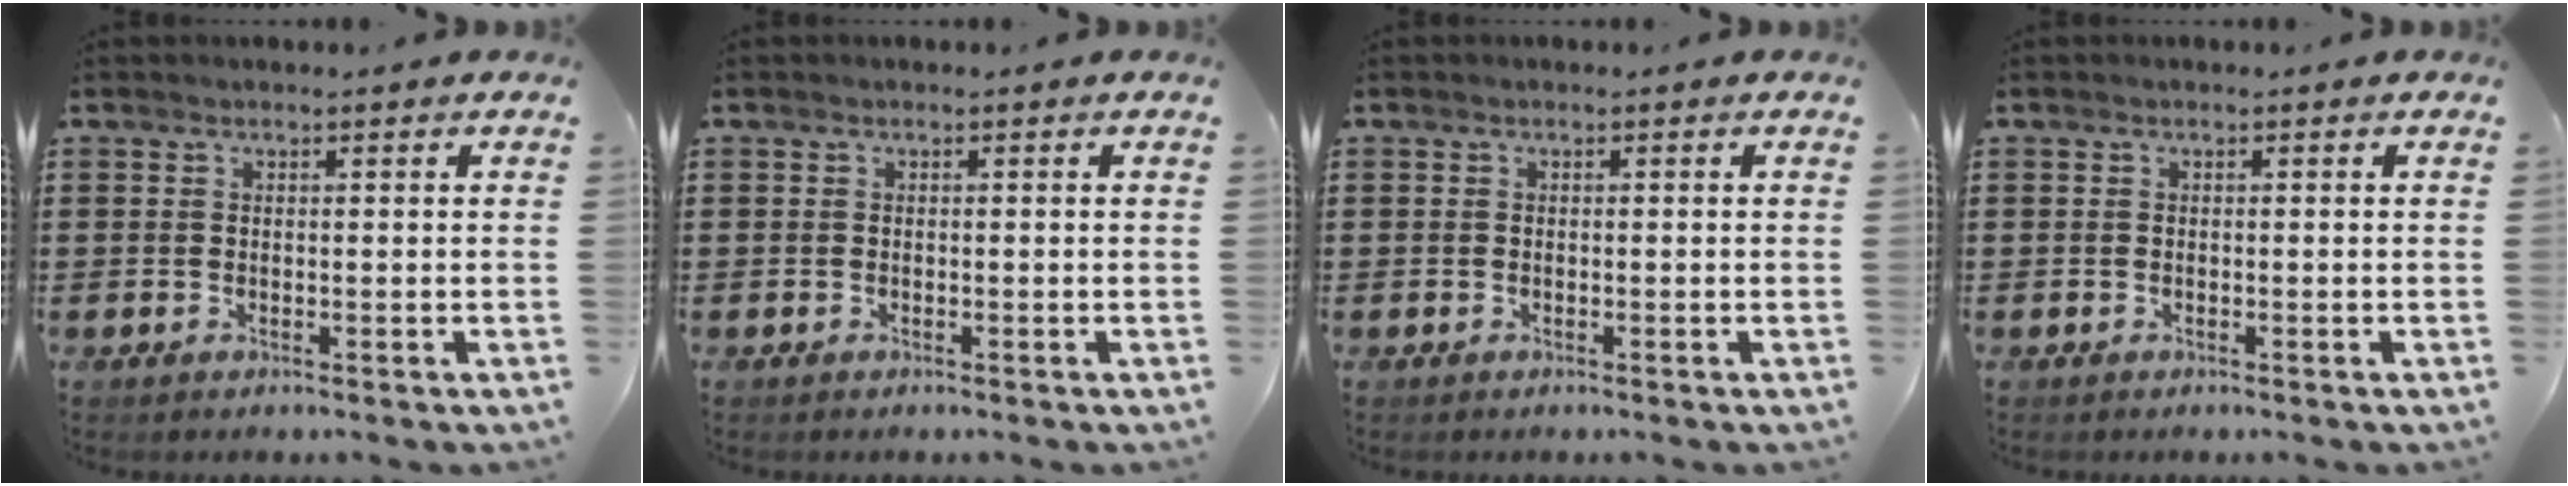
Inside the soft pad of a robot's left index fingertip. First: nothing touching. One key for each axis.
{"total": 0.0}
{"total": 0.0}
{"total": 0.0}